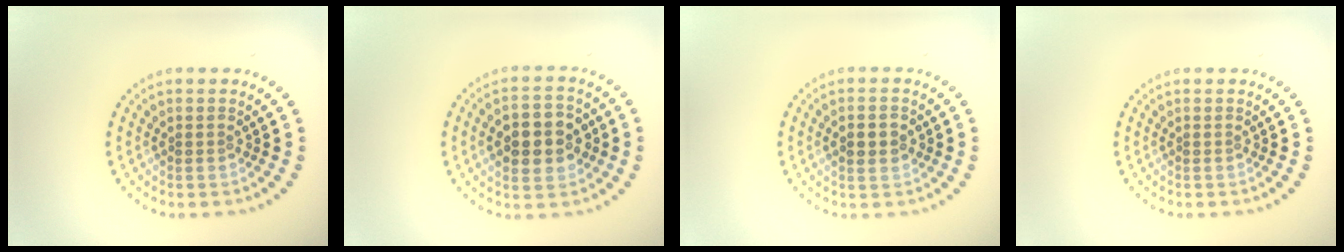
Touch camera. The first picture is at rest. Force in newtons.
{"total": 5.5, "press": 5.5, "slide": 0.3}
{"total": 2.2, "press": 2.1, "slide": 0.3}
{"total": 0.0}